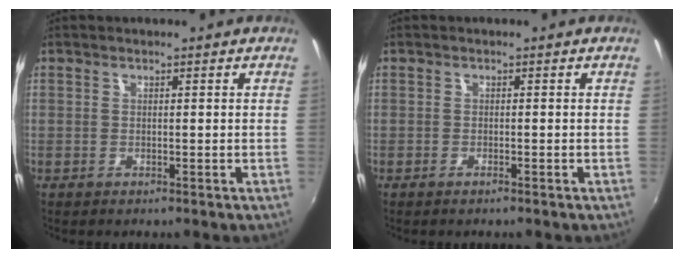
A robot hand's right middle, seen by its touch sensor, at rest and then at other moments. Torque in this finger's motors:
{"motor_torque": [-0.57, -0.38, -0.01, -0.01]}